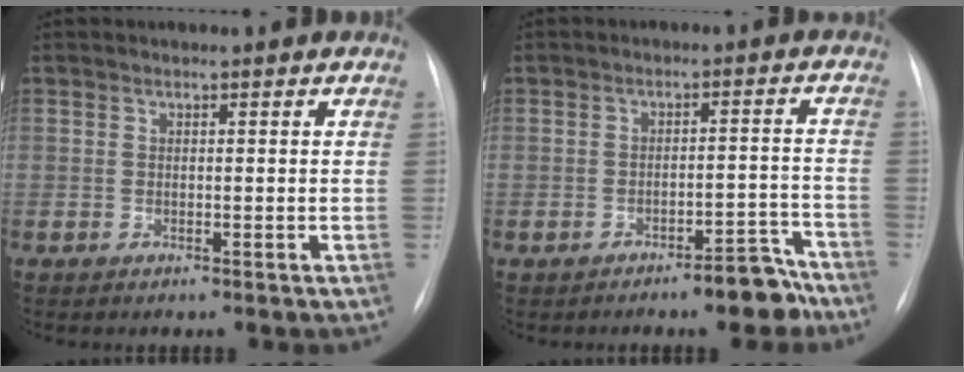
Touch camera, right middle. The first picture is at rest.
{"total": 5.0, "force": [-4.1, 1.2, 2.6], "torque": [-0.021, 0.023, -0.056]}